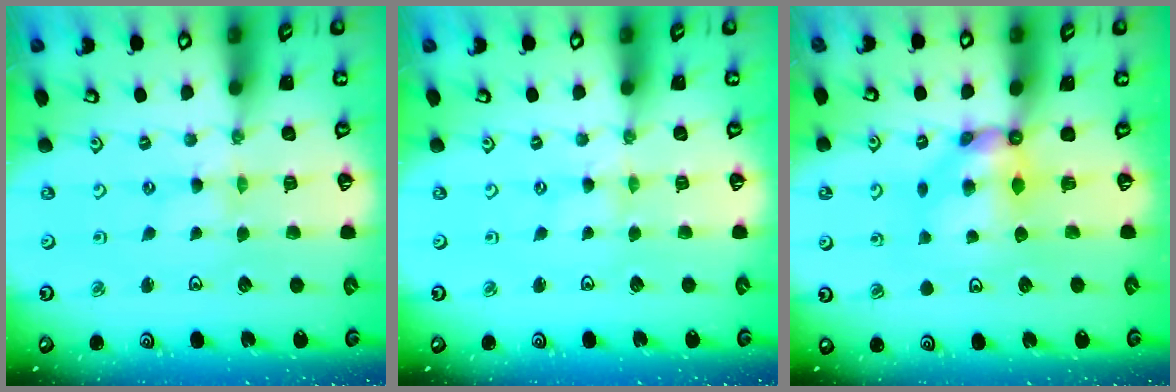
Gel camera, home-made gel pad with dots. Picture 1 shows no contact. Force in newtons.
{"total": 0.0}
{"total": 6.7, "press": 6.7, "slide": 0.8}